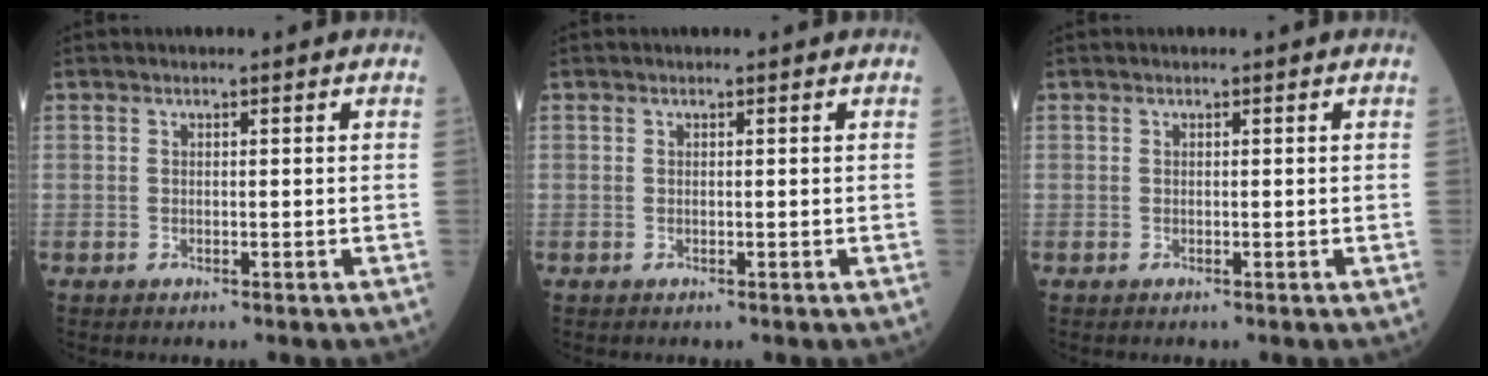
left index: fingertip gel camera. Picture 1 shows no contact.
{"total": 0.0}
{"total": 0.0}